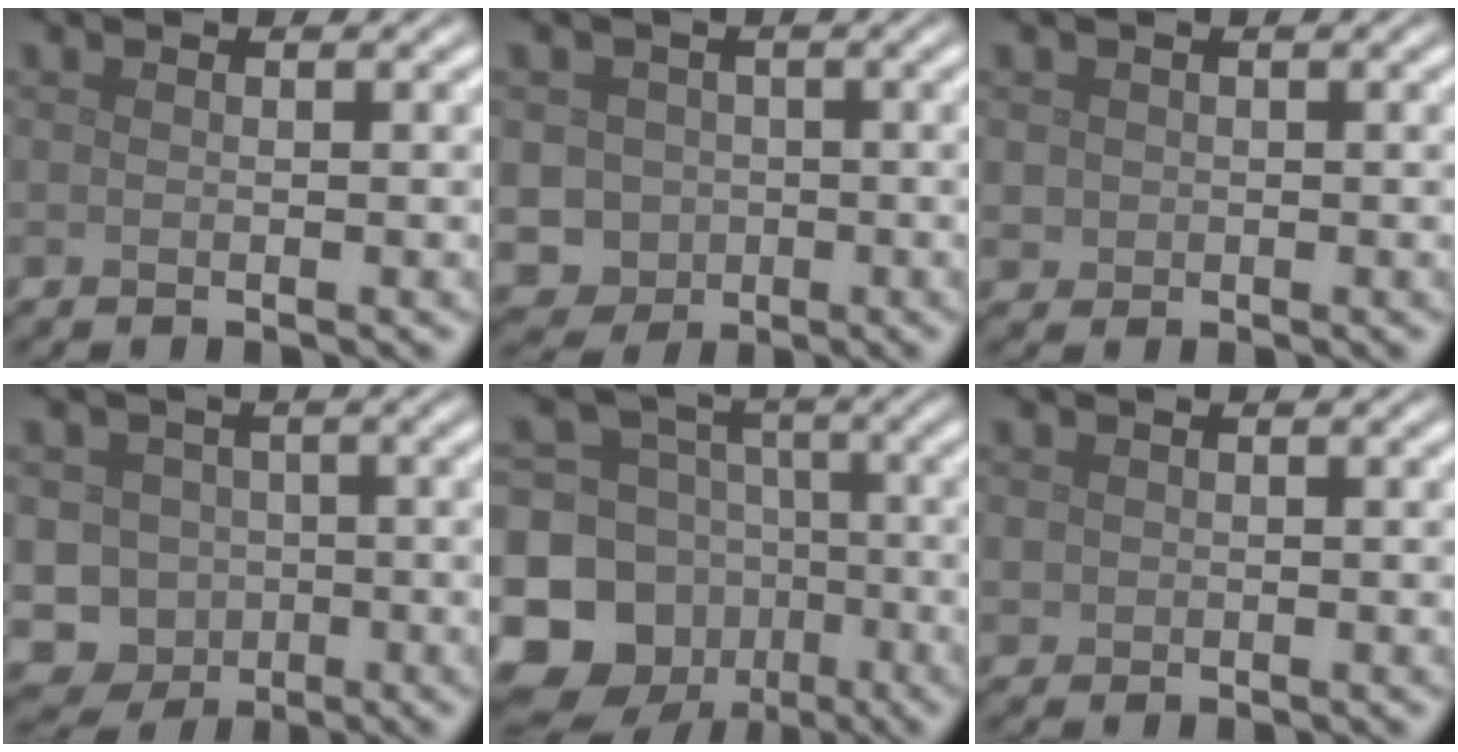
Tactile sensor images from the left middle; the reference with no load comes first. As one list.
[{"total": 5.5, "force": [-1.5, 5.2, 1.3], "torque": [-0.008, 0.001, -0.049]}, {"total": 1.1, "force": [0.1, 1.1, 0.2], "torque": [0.001, -0.004, 0.002]}, {"total": 9.1, "force": [-3.4, 8.2, 2.0], "torque": [-0.023, -0.009, -0.083]}, {"total": 15.8, "force": [-6.0, 14.0, 4.2], "torque": [-0.133, -0.014, -0.102]}, {"total": 0.8, "force": [0.1, 0.8, 0.1], "torque": [0.001, -0.003, 0.002]}]